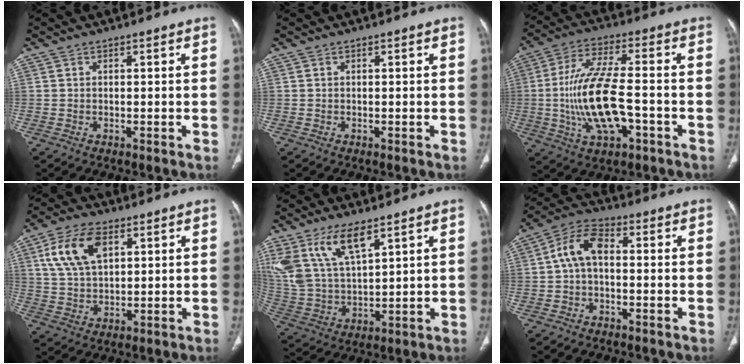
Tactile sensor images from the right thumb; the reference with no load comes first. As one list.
[{"total": 0.0}, {"total": 16.1, "force": [-3.1, 6.4, 14.5], "torque": [-0.292, 0.021, -0.053]}, {"total": 11.5, "force": [4.5, 6.4, 8.5], "torque": [-0.157, -0.004, 0.089]}, {"total": 14.1, "force": [8.3, 5.8, 9.9], "torque": [-0.197, -0.026, 0.178]}, {"total": 7.6, "force": [0.2, 4.4, 6.2], "torque": [-0.114, 0.026, -0.007]}]